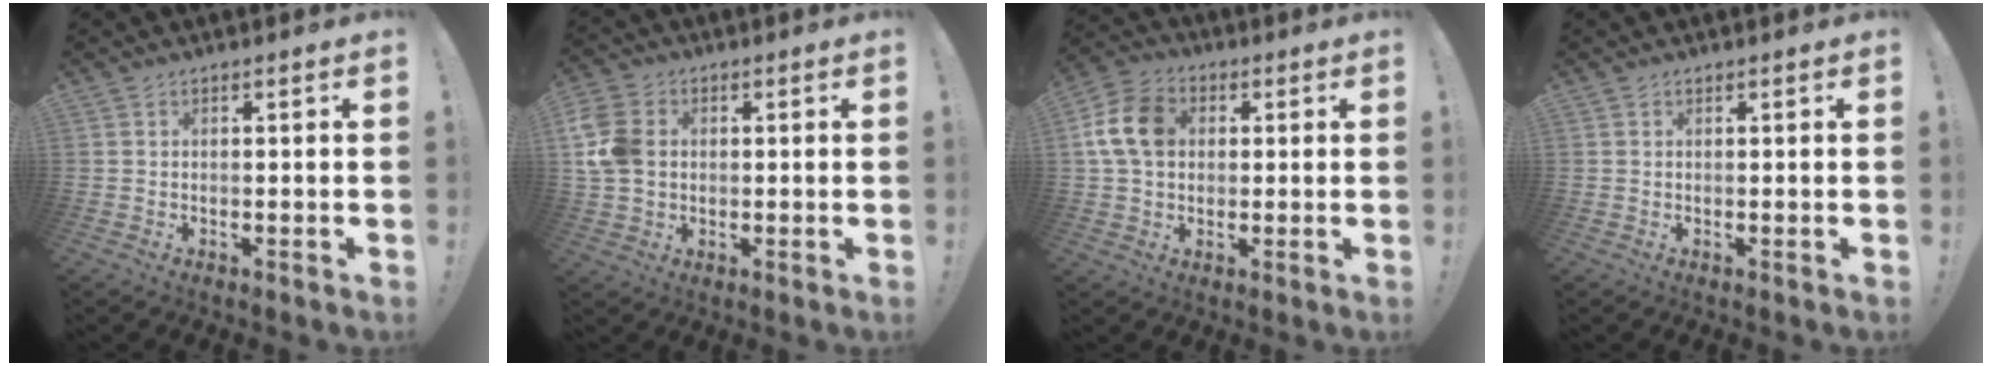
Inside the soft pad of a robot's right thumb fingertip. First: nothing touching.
{"total": 11.5, "force": [1.3, 9.2, 6.8], "torque": [-0.146, 0.006, 0.028]}
{"total": 13.2, "force": [2.3, 10.0, 8.2], "torque": [-0.148, 0.013, 0.050]}
{"total": 0.0}